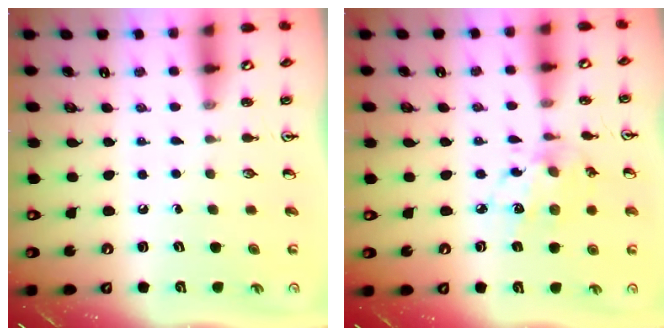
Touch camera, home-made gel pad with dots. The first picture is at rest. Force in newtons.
{"total": 9.3, "press": 9.3, "slide": 0.6}